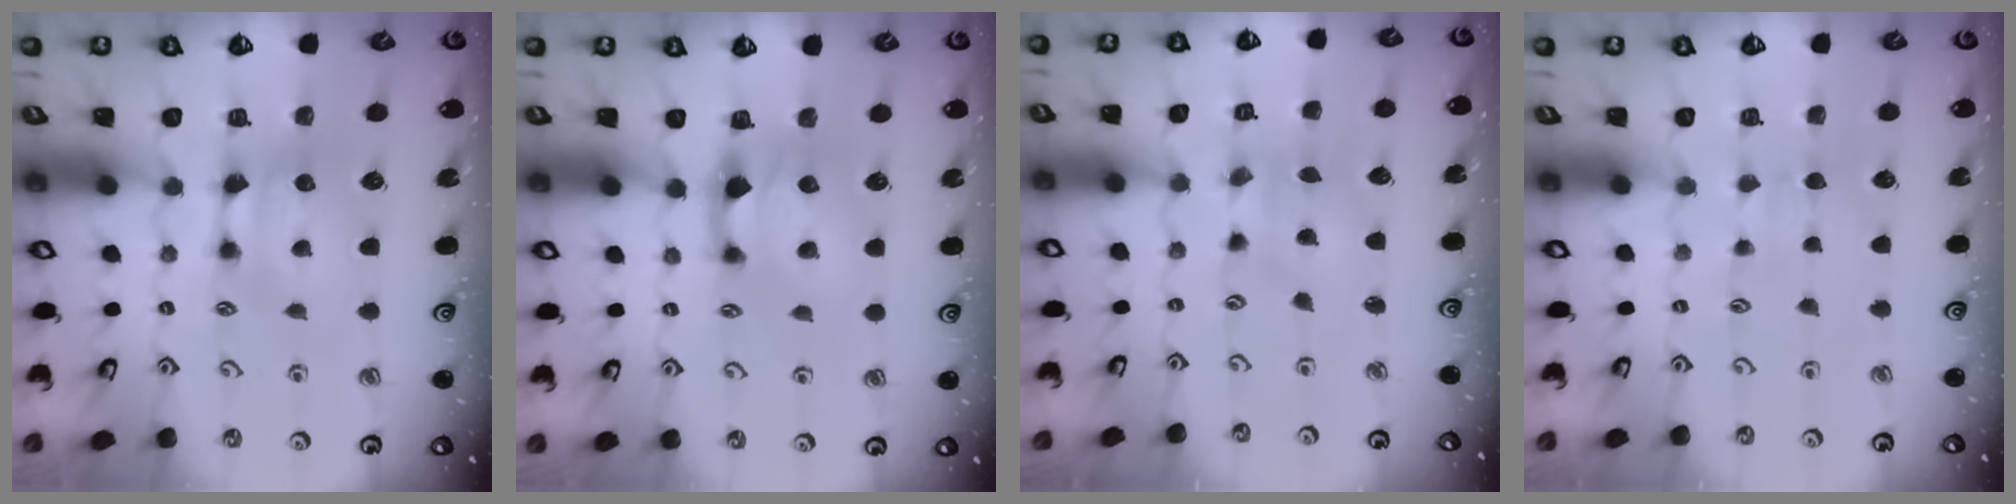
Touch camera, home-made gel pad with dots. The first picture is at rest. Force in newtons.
{"total": 1.2, "press": 0.4, "slide": 1.2}
{"total": 2.6, "press": 2.4, "slide": 0.9}
{"total": 2.7, "press": 2.7, "slide": 0.4}